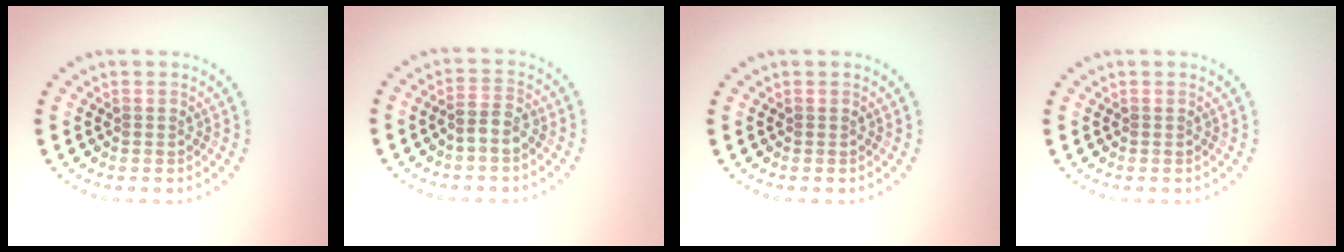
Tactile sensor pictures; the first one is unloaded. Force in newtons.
{"total": 1.7, "press": 1.5, "slide": 0.8}
{"total": 0.0}
{"total": 0.0}